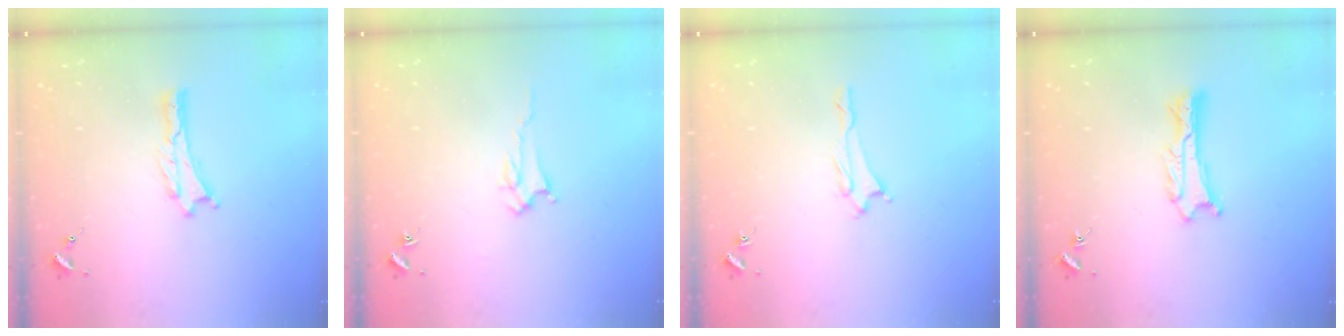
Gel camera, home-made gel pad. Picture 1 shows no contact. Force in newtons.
{"total": 2.8, "press": 2.8, "slide": 0.4}
{"total": 1.3, "press": 1.3, "slide": 0.1}
{"total": 0.9, "press": 0.9, "slide": 0.1}